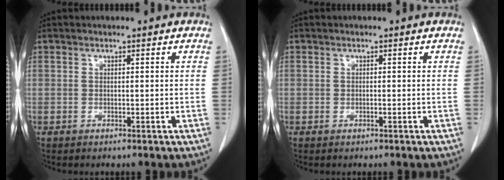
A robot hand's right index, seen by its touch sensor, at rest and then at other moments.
{"total": 0.0}